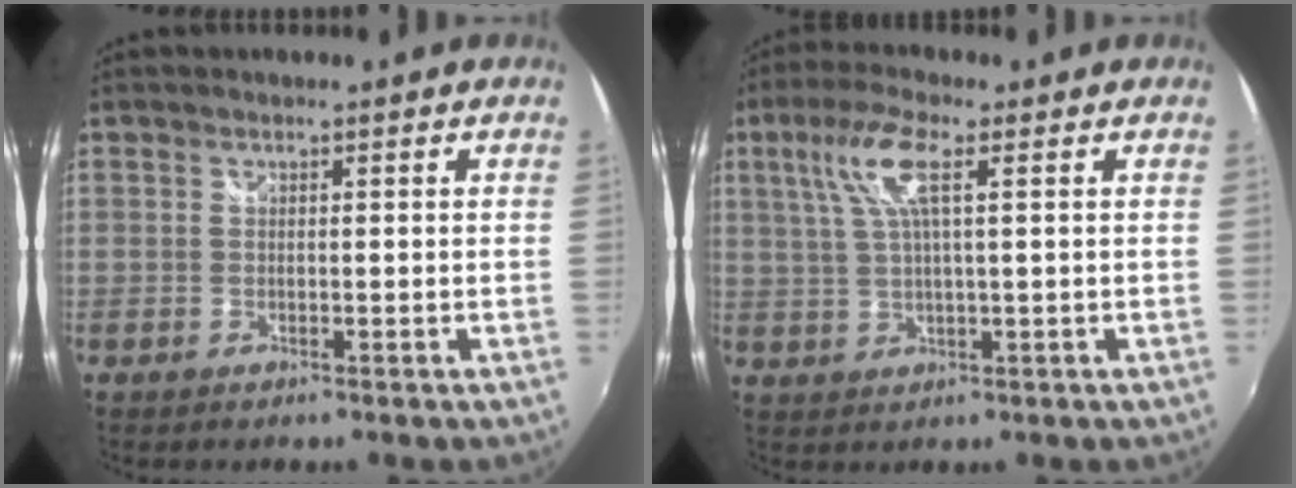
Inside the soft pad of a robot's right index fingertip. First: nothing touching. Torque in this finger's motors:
{"motor_torque": [0.43, -0.03, 0.48, 0.13]}